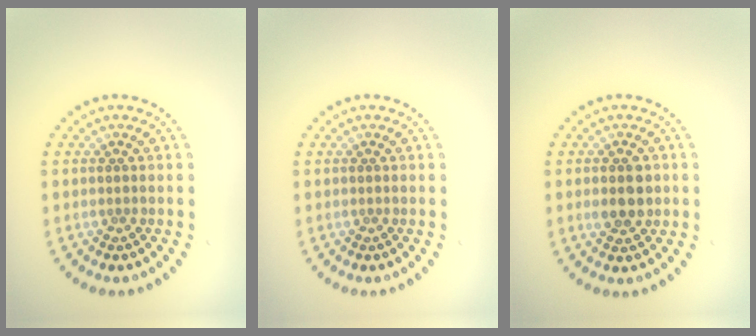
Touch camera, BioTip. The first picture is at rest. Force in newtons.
{"total": 0.0}
{"total": 2.6, "press": 2.6, "slide": 0.2}